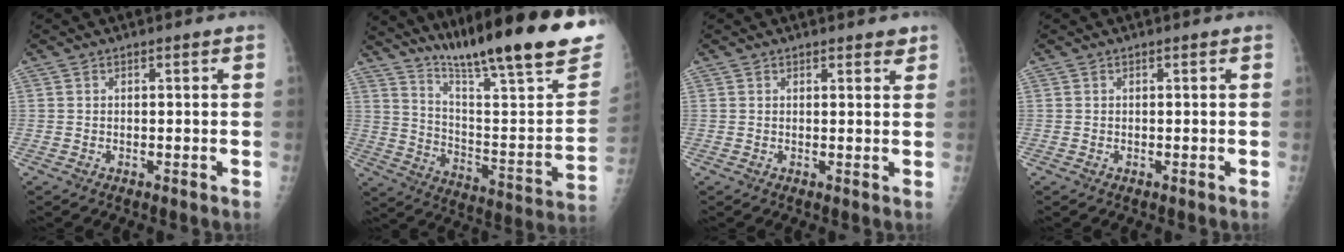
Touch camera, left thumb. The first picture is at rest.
{"total": 29.9, "force": [21.9, 4.2, 19.8], "torque": [-0.288, -0.102, 0.326]}
{"total": 1.8, "force": [1.5, 0.7, 0.8], "torque": [0.003, -0.008, 0.015]}
{"total": 0.0}